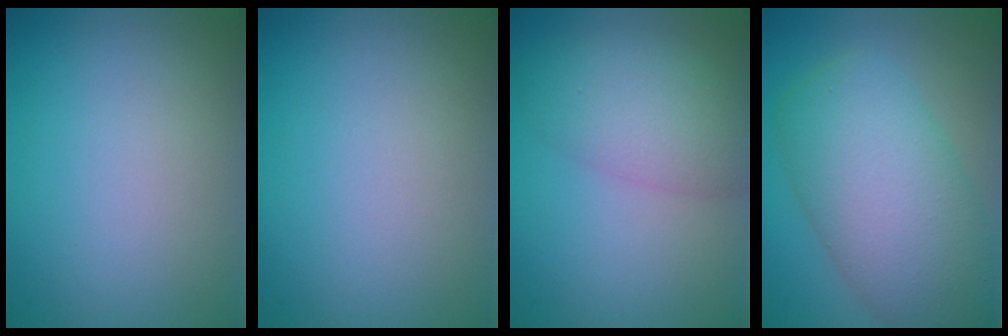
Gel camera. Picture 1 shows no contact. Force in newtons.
{"total": 0.0}
{"total": 4.8, "press": 4.8, "slide": 0.1}
{"total": 10.0, "press": 10.0, "slide": 0.5}